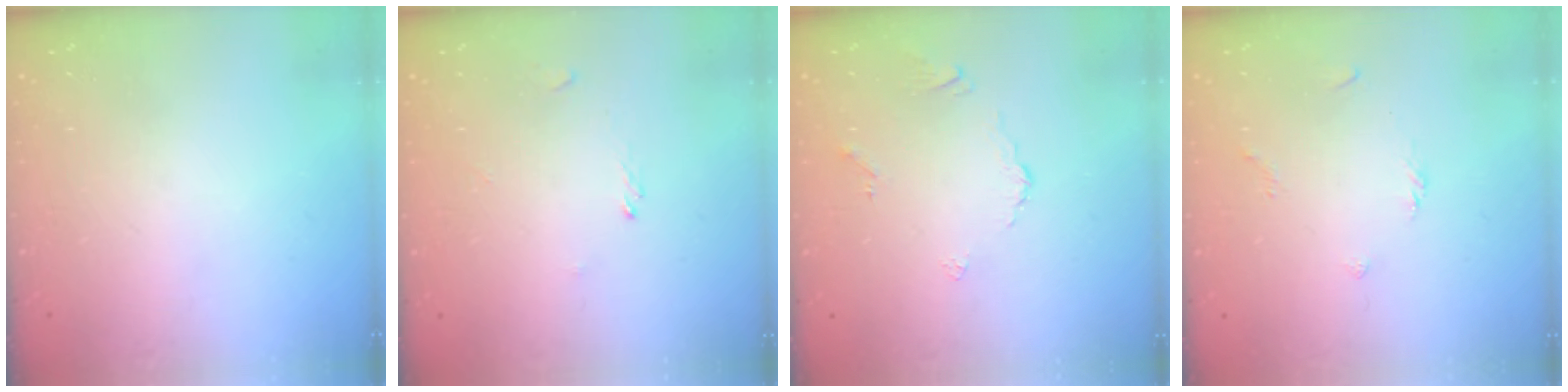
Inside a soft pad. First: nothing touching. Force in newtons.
{"total": 0.0}
{"total": 2.7, "press": 2.6, "slide": 0.6}
{"total": 2.0, "press": 1.9, "slide": 0.6}